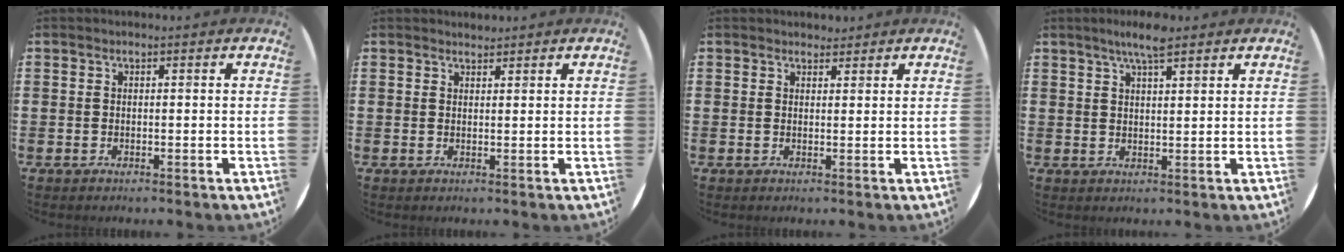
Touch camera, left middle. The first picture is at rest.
{"total": 1.1, "force": [1.1, 0.2, -0.1], "torque": [0.010, -0.002, 0.020]}
{"total": 1.5, "force": [1.5, 0.5, -0.1], "torque": [0.009, 0.001, 0.026]}
{"total": 4.6, "force": [3.5, 0.7, 2.8], "torque": [-0.051, -0.002, 0.059]}